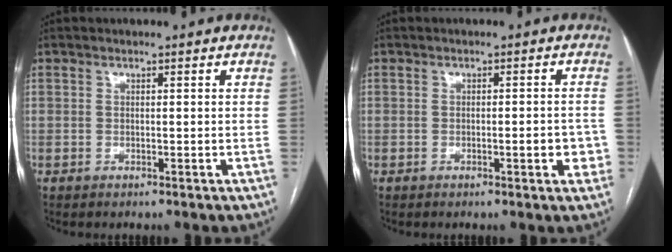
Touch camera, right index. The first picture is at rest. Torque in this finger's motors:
{"motor_torque": [1.18, -0.03, 0.36, 0.06]}